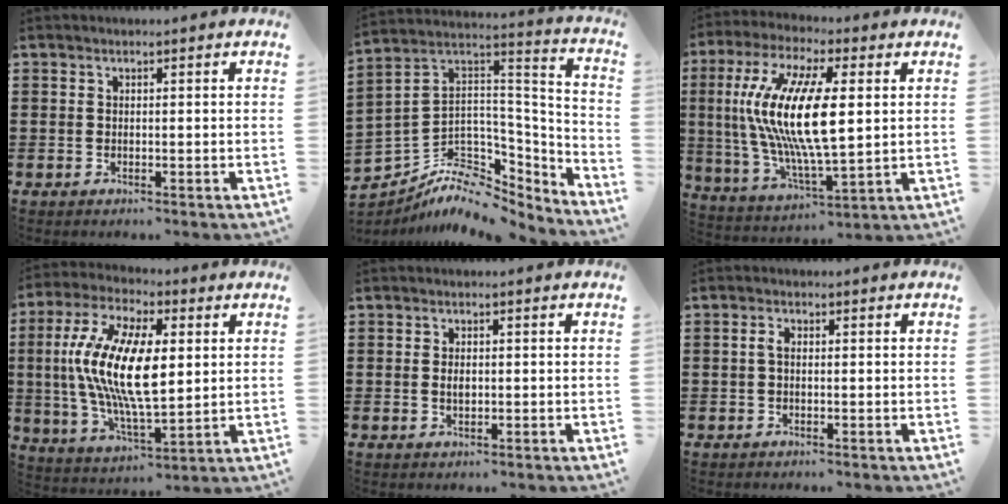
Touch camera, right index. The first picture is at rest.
{"total": 8.0, "force": [-5.5, 4.8, 3.5], "torque": [-0.077, -0.009, -0.100]}
{"total": 14.5, "force": [2.0, 5.1, 13.5], "torque": [-0.290, -0.003, 0.030]}
{"total": 14.8, "force": [1.3, 6.2, 13.4], "torque": [-0.291, -0.003, 0.020]}
{"total": 1.5, "force": [0.0, 0.9, 1.2], "torque": [-0.025, 0.007, -0.001]}
{"total": 1.5, "force": [-0.1, 0.7, 1.3], "torque": [-0.034, 0.000, -0.005]}